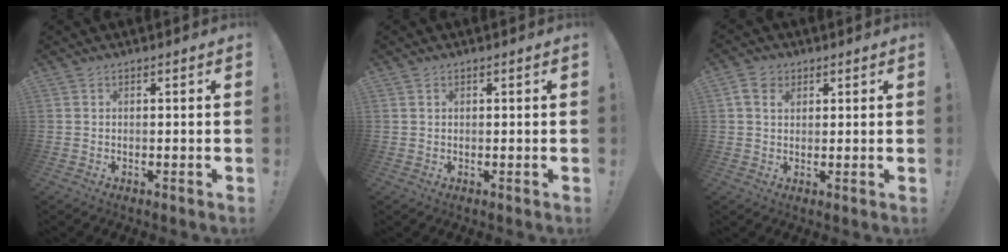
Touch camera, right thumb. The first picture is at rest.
{"total": 0.5, "force": [0.3, 0.4, 0.1], "torque": [-0.002, 0.001, 0.007]}
{"total": 5.2, "force": [2.3, 3.6, 3.0], "torque": [-0.054, 0.002, 0.044]}